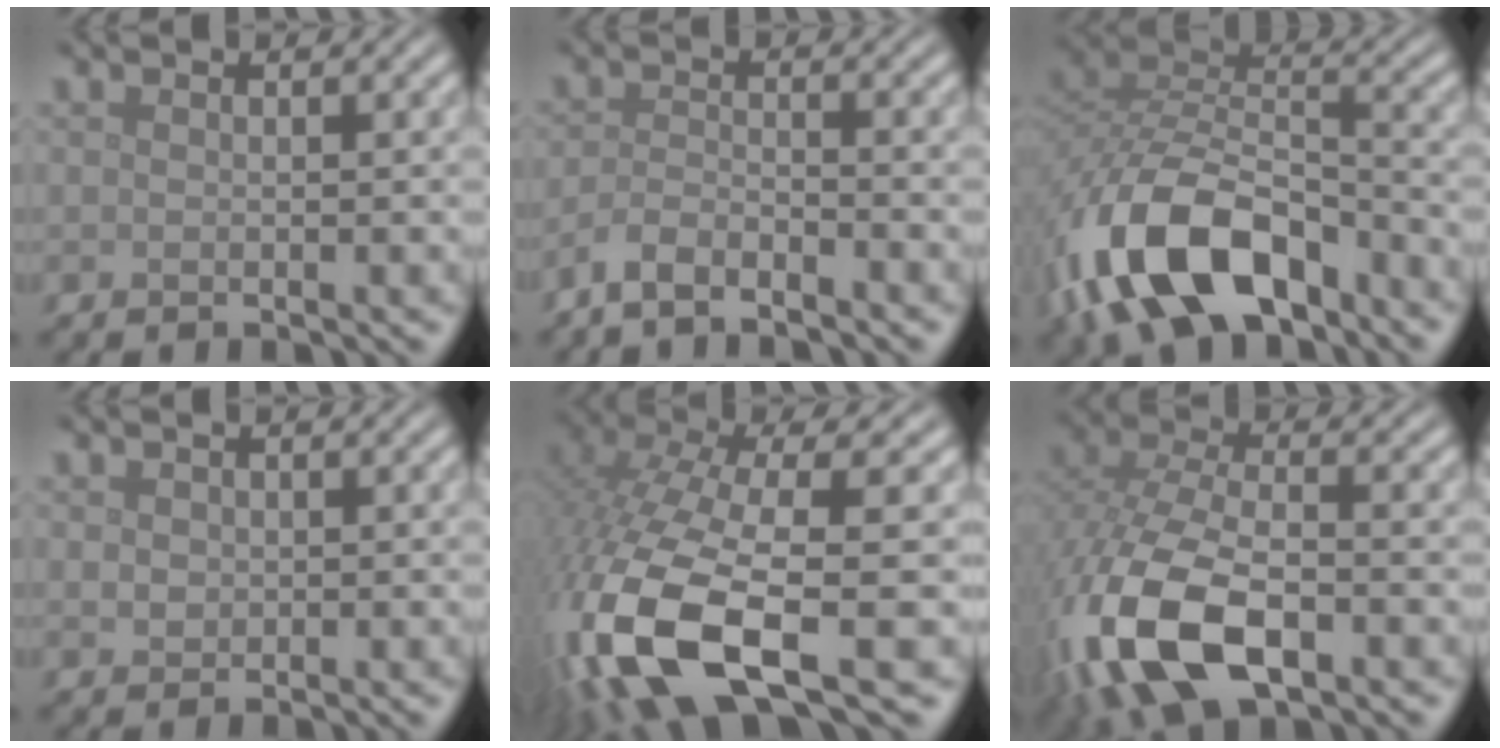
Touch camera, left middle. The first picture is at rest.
{"total": 2.5, "force": [-2.1, 0.5, 1.3], "torque": [-0.025, 0.001, -0.049]}
{"total": 11.6, "force": [-6.1, 6.2, 7.7], "torque": [-0.166, -0.006, -0.117]}
{"total": 1.0, "force": [0.2, 0.9, 0.4], "torque": [-0.005, -0.003, 0.006]}
{"total": 14.2, "force": [-5.6, 5.1, 12.0], "torque": [-0.280, -0.026, -0.093]}
{"total": 12.6, "force": [-4.9, 6.7, 9.5], "torque": [-0.232, -0.032, -0.087]}